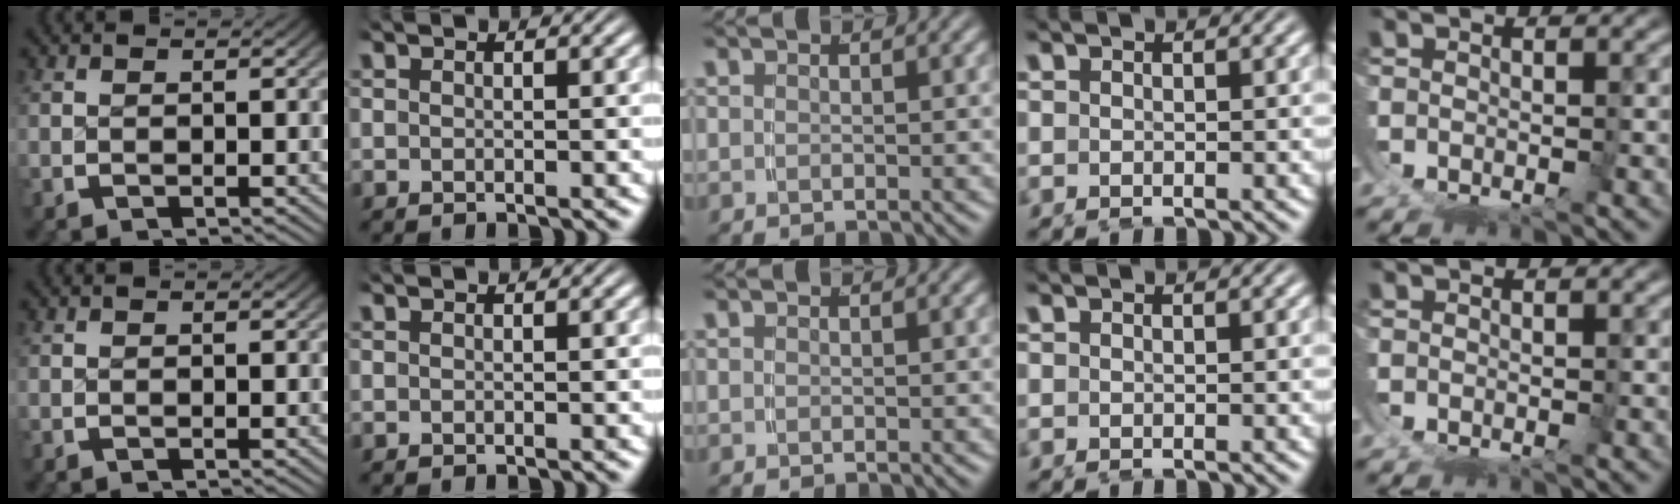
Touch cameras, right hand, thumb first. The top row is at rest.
{}